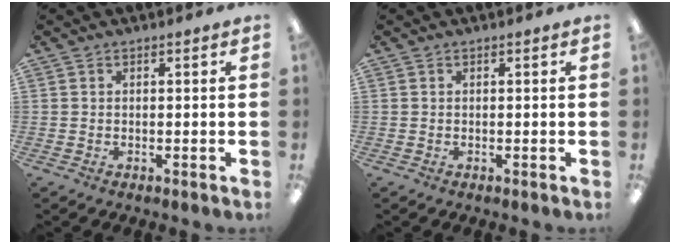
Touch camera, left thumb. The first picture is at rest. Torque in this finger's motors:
{"motor_torque": [0.00, 0.00, 0.06, -0.06, 0.00]}